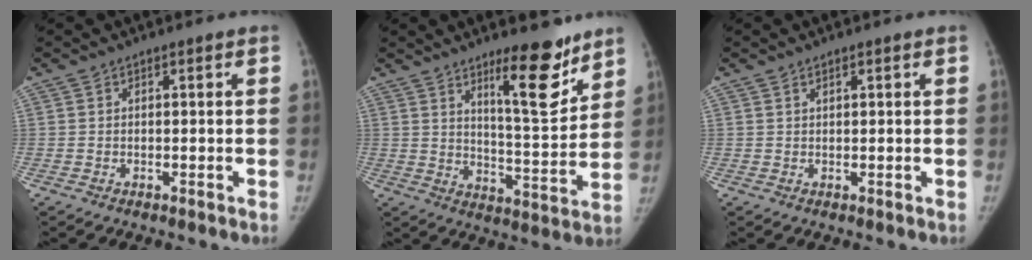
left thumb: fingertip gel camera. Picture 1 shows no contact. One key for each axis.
{"total": 13.2, "fx": 8.9, "fy": 3.3, "fz": 9.2, "tx": -0.107, "ty": -0.076, "tz": 0.144}
{"total": 0.8, "fx": 0.7, "fy": 0.2, "fz": 0.5, "tx": -0.004, "ty": -0.003, "tz": 0.012}